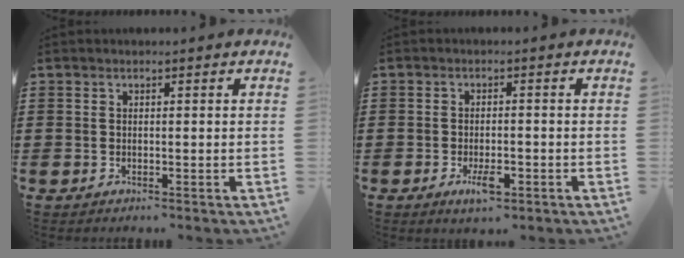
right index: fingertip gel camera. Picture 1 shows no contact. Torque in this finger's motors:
{"motor_torque": [0.02, 0.08, 0.11, 0.03]}